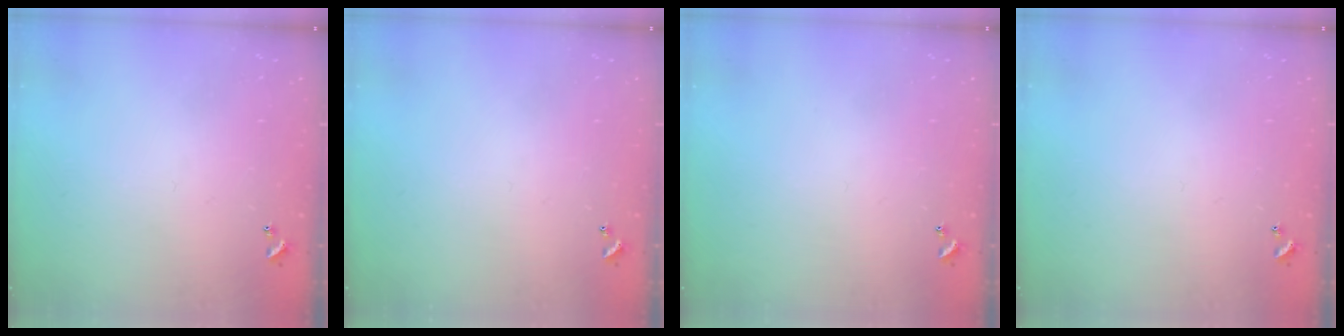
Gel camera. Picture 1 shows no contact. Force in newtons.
{"total": 0.0}
{"total": 0.0}
{"total": 0.0}